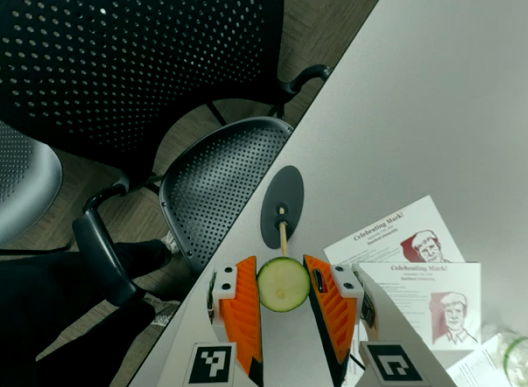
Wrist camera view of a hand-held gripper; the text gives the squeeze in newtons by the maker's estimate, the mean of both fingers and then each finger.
{"total": 9.6, "left": 9.8, "right": 9.4}